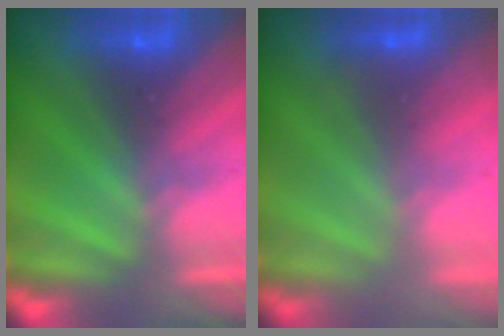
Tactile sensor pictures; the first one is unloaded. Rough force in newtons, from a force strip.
{"total": 2.3}